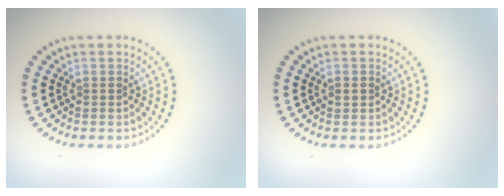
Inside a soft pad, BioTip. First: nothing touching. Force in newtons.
{"total": 1.0, "press": 1.0, "slide": 0.1}